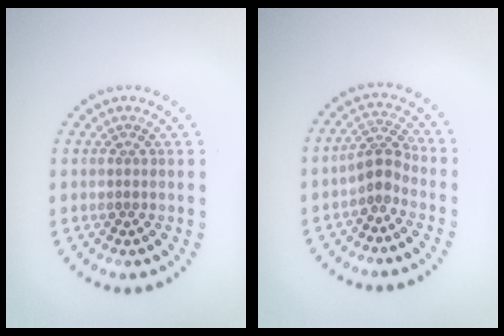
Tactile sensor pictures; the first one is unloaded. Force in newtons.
{"total": 2.3, "press": 1.9, "slide": 1.3}